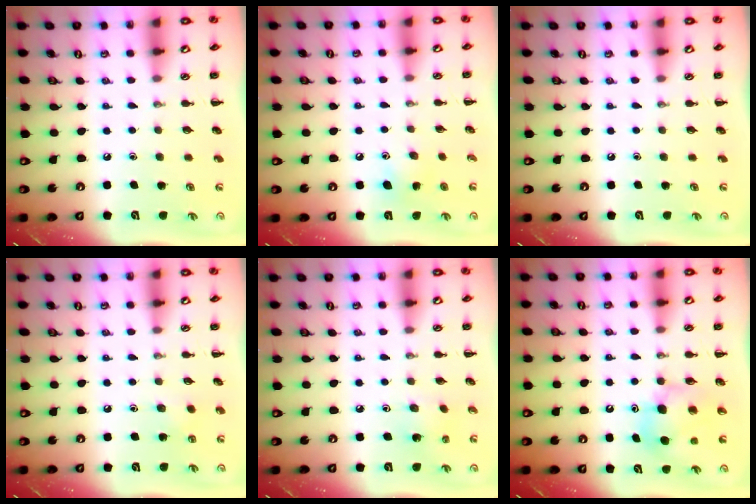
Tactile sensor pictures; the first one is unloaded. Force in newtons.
{"total": 5.3, "press": 4.9, "slide": 2.0}
{"total": 0.0}
{"total": 4.9, "press": 4.7, "slide": 1.5}
{"total": 1.5, "press": 1.4, "slide": 0.4}
{"total": 8.4, "press": 8.3, "slide": 1.0}